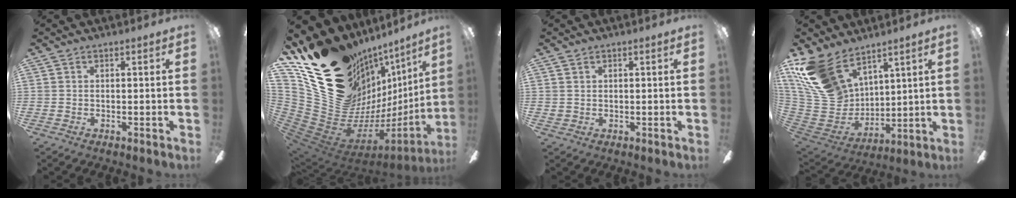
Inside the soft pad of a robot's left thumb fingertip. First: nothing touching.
{"total": 28.4, "force": [12.8, 19.8, 15.8], "torque": [-0.230, -0.129, 0.305]}
{"total": 1.3, "force": [0.7, 1.1, 0.3], "torque": [-0.007, 0.004, 0.013]}
{"total": 18.6, "force": [12.3, 10.8, 8.9], "torque": [-0.228, -0.062, 0.236]}